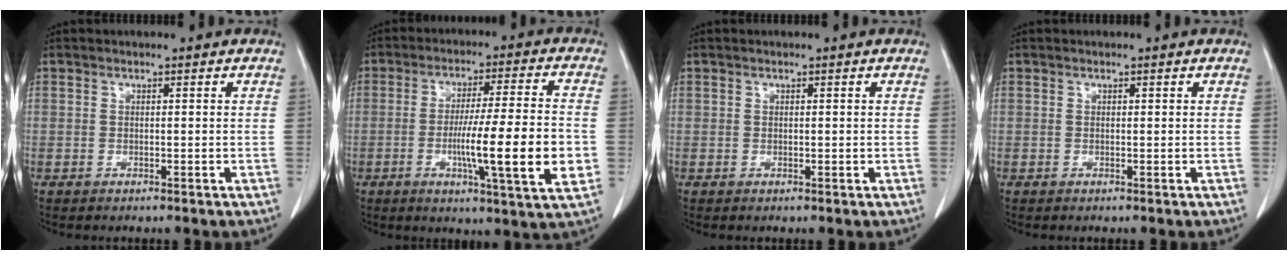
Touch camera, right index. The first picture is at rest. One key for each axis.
{"total": 14.6, "fx": -3.0, "fy": 0.1, "fz": 14.3, "tx": -0.228, "ty": -0.012, "tz": -0.051}
{"total": 0.0}
{"total": 0.0}